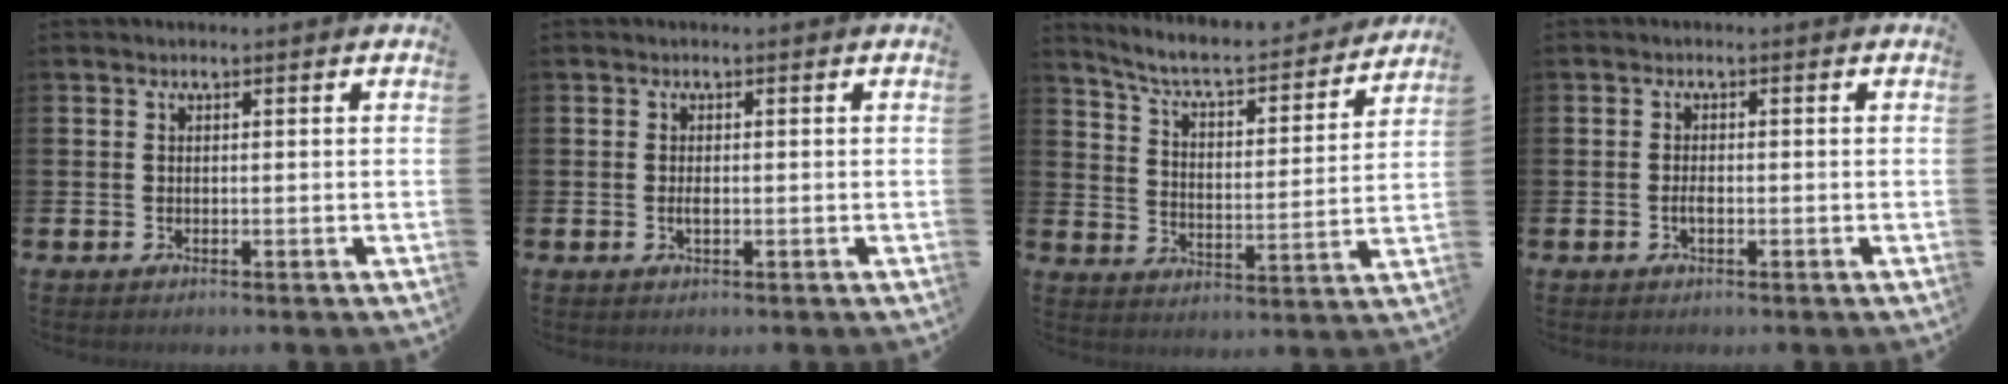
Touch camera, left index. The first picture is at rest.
{"total": 1.1, "force": [-0.1, 0.4, 1.0], "torque": [-0.023, 0.002, -0.002]}
{"total": 6.9, "force": [6.2, 1.1, 2.6], "torque": [-0.082, -0.048, 0.102]}
{"total": 1.4, "force": [-0.4, 0.6, 1.2], "torque": [-0.017, -0.001, -0.009]}